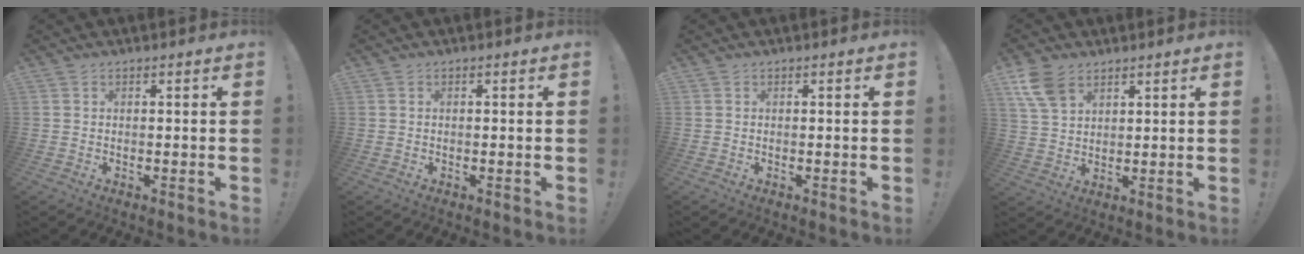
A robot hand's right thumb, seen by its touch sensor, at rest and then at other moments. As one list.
[{"total": 0.0}, {"total": 0.0}, {"total": 8.8, "force": [5.2, 5.3, 4.7], "torque": [-0.100, -0.012, 0.105]}]